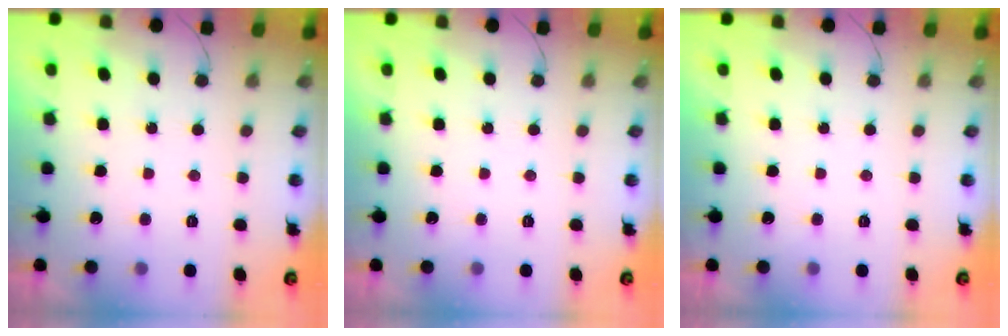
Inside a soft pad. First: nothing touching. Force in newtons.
{"total": 0.0}
{"total": 0.0}